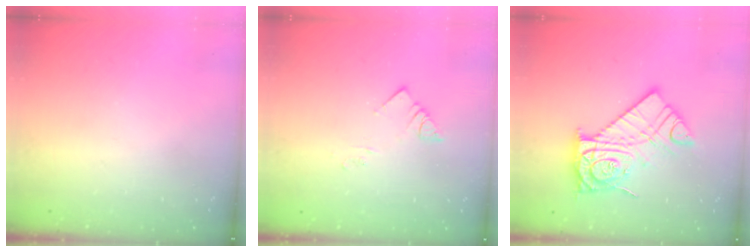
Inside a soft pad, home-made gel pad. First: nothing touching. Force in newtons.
{"total": 3.4, "press": 3.4, "slide": 0.1}
{"total": 14.9, "press": 14.8, "slide": 1.1}